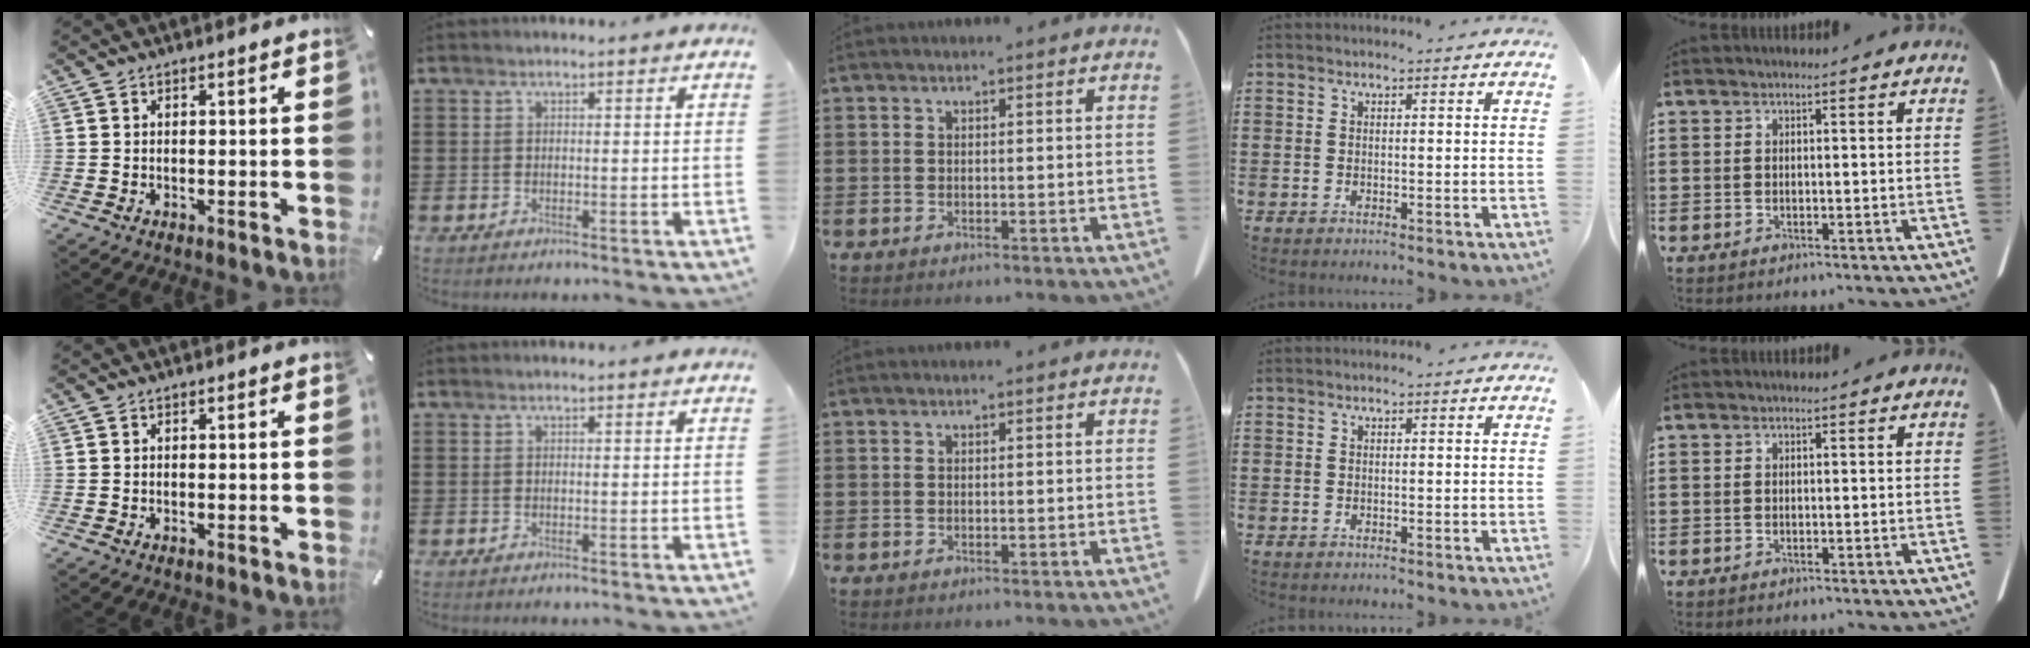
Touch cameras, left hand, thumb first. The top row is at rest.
{}